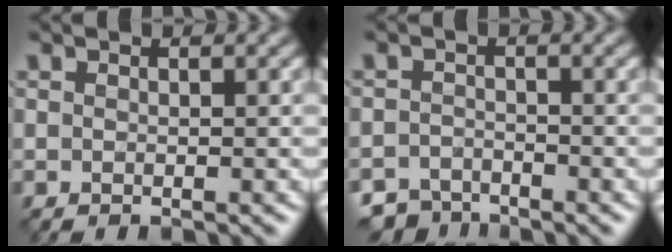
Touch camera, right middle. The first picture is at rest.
{"total": 2.6, "force": [-2.4, 0.9, -0.2], "torque": [0.010, 0.004, -0.052]}